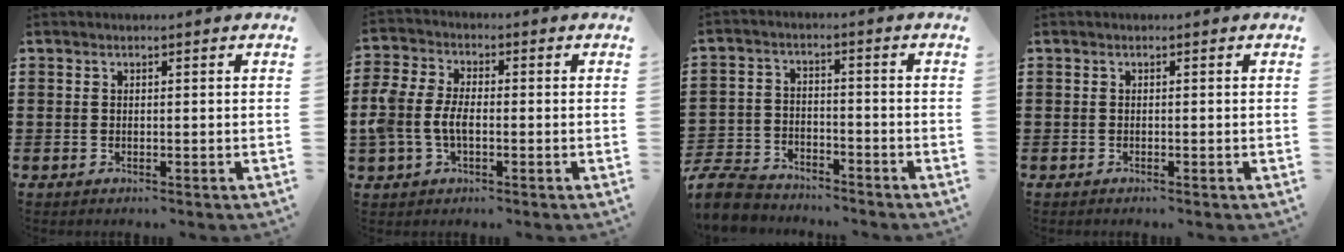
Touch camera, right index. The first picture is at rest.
{"total": 5.7, "force": [-1.4, 3.5, 4.3], "torque": [-0.120, -0.004, -0.038]}
{"total": 6.7, "force": [-6.3, 1.7, 1.4], "torque": [-0.051, 0.006, -0.129]}
{"total": 0.0}